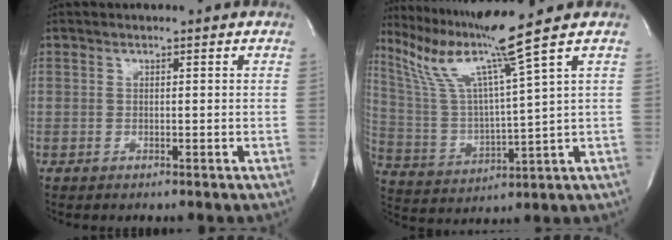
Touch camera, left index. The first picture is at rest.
{"total": 12.7, "force": [9.3, -3.9, 7.7], "torque": [-0.150, -0.020, 0.183]}